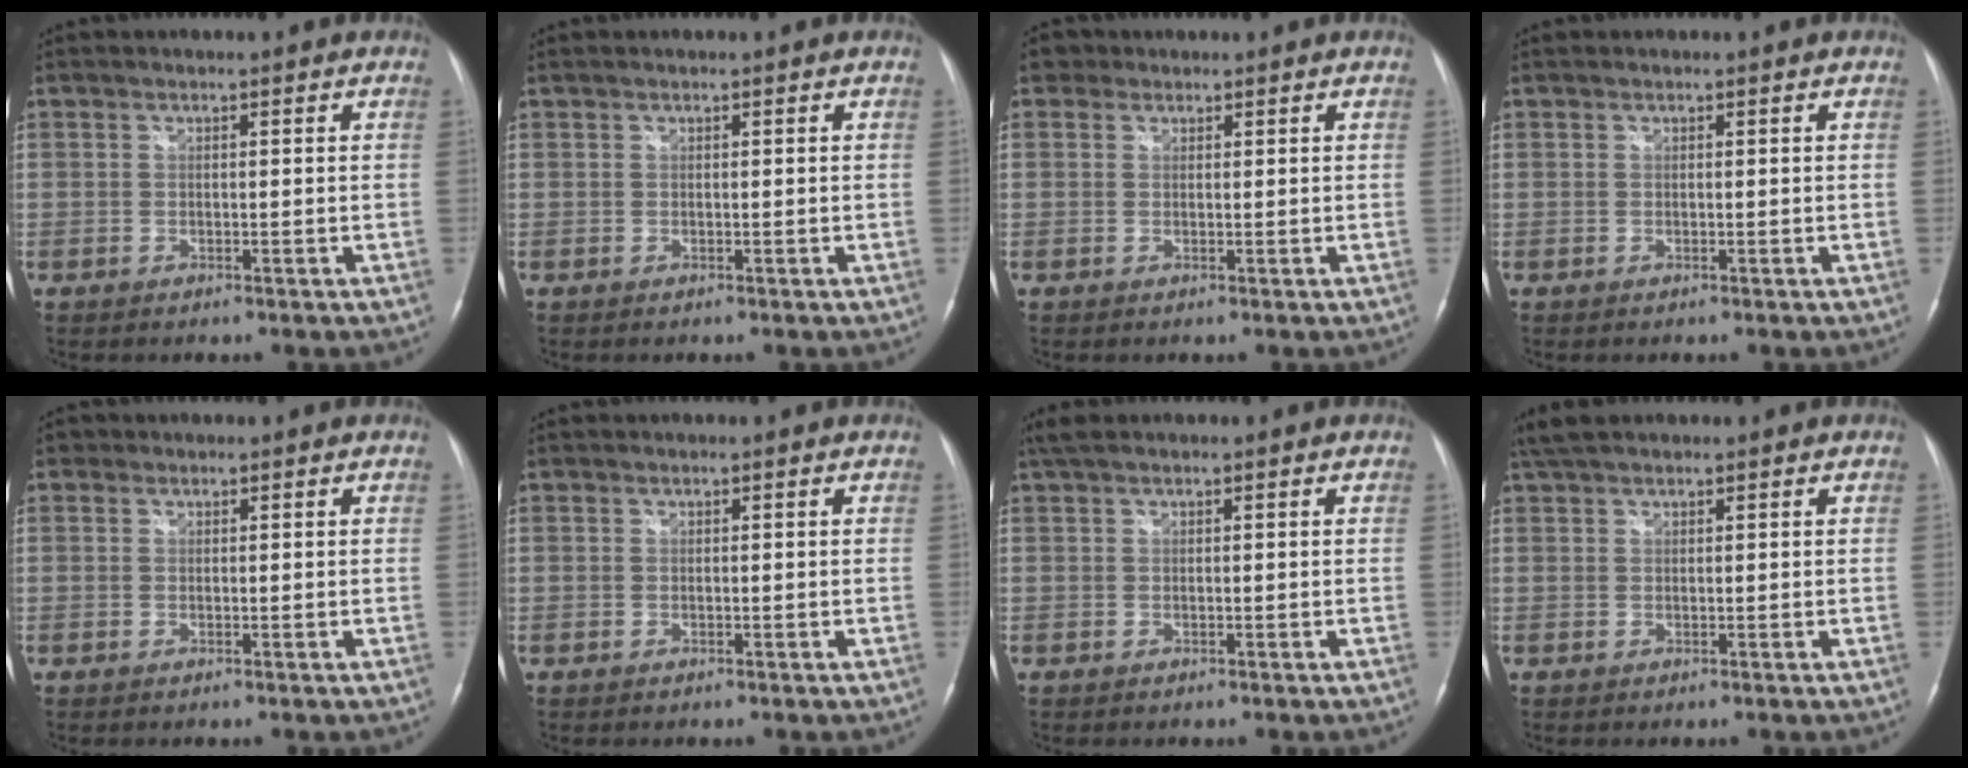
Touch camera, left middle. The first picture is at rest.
{"total": 0.0}
{"total": 1.8, "force": [1.0, 1.5, 0.2], "torque": [0.002, 0.011, 0.012]}
{"total": 0.0}
{"total": 0.8, "force": [0.4, 0.6, 0.1], "torque": [0.002, 0.004, 0.003]}
{"total": 0.0}
{"total": 2.5, "force": [1.8, 0.6, 1.6], "torque": [-0.034, 0.031, 0.036]}
{"total": 3.6, "force": [2.9, 1.1, 1.7], "torque": [-0.040, 0.025, 0.058]}